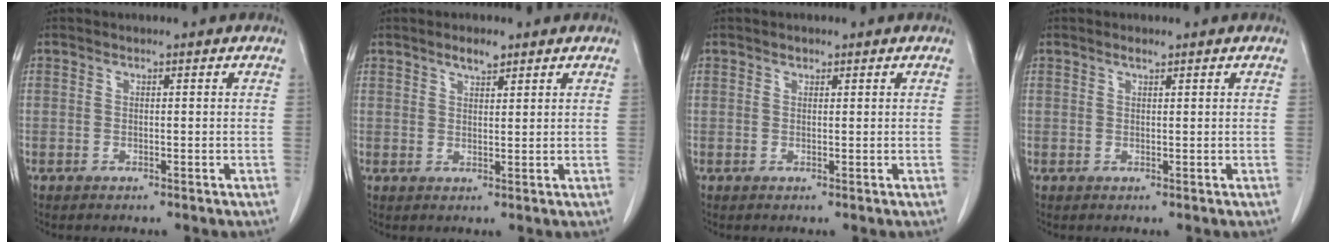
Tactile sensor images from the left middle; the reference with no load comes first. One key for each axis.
{"total": 2.5, "fx": 1.9, "fy": 0.7, "fz": 1.5, "tx": -0.028, "ty": 0.002, "tz": 0.033}
{"total": 0.6, "fx": 0.4, "fy": 0.4, "fz": 0.2, "tx": -0.004, "ty": -0.002, "tz": 0.006}
{"total": 0.8, "fx": 0.6, "fy": 0.1, "fz": 0.4, "tx": -0.014, "ty": 0.001, "tz": 0.013}